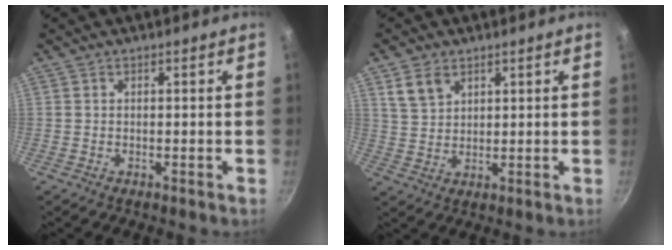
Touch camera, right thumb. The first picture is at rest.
{"total": 5.3, "force": [2.9, 3.6, 2.6], "torque": [-0.036, -0.007, 0.062]}